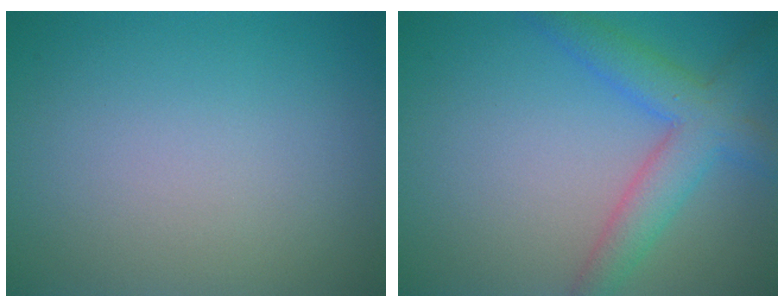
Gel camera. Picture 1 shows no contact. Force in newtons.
{"total": 5.0, "press": 5.0, "slide": 0.1}